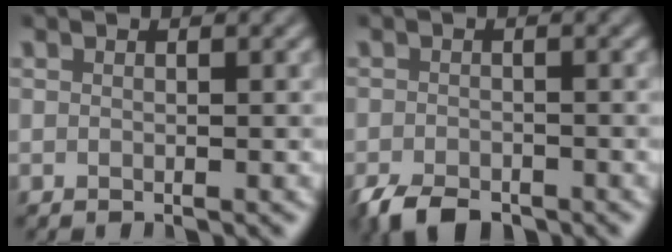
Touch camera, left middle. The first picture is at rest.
{"total": 3.6, "force": [-2.7, 1.6, 1.8], "torque": [-0.029, -0.007, -0.054]}